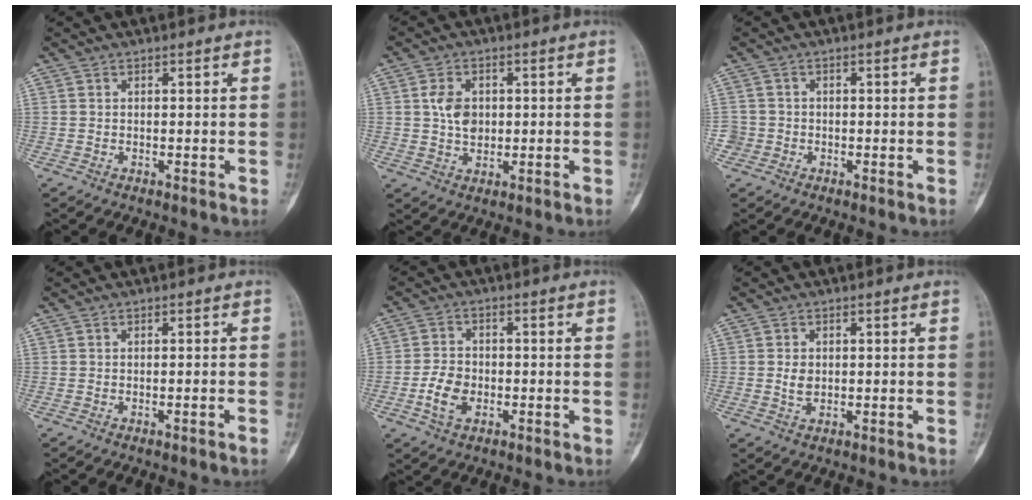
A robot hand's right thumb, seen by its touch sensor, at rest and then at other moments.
{"total": 4.3, "force": [0.5, 3.2, 2.8], "torque": [-0.037, -0.002, 0.010]}
{"total": 2.5, "force": [-1.1, 2.2, -0.1], "torque": [0.013, 0.010, -0.028]}
{"total": 1.2, "force": [-0.8, 0.0, 0.9], "torque": [-0.023, 0.006, -0.005]}
{"total": 5.7, "force": [-1.9, 3.8, 3.8], "torque": [-0.068, 0.008, -0.037]}
{"total": 2.5, "force": [0.0, 1.8, 1.8], "torque": [-0.028, -0.001, 0.003]}